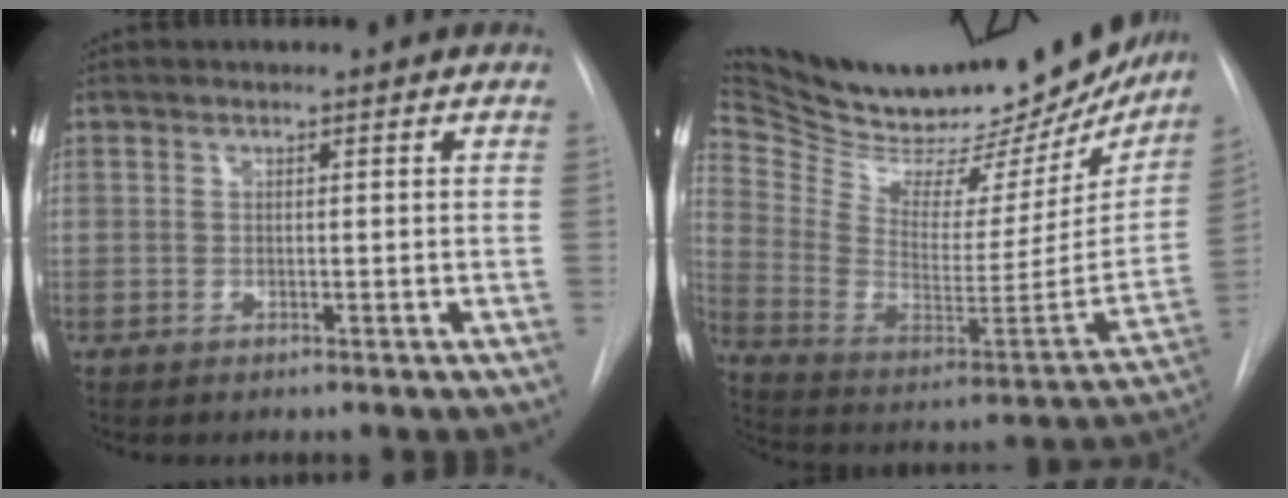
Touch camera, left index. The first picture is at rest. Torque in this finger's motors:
{"motor_torque": [-0.32, -0.91, -0.77, -0.03]}